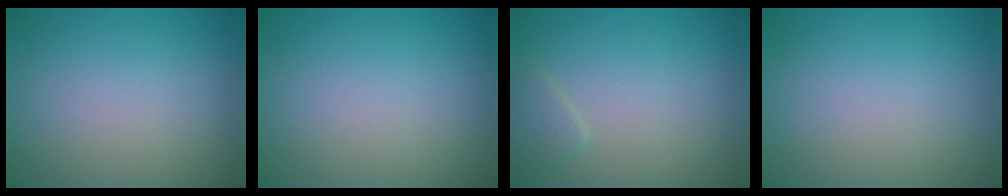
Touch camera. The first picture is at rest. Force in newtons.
{"total": 0.0}
{"total": 1.2, "press": 1.2, "slide": 0.1}
{"total": 0.0}